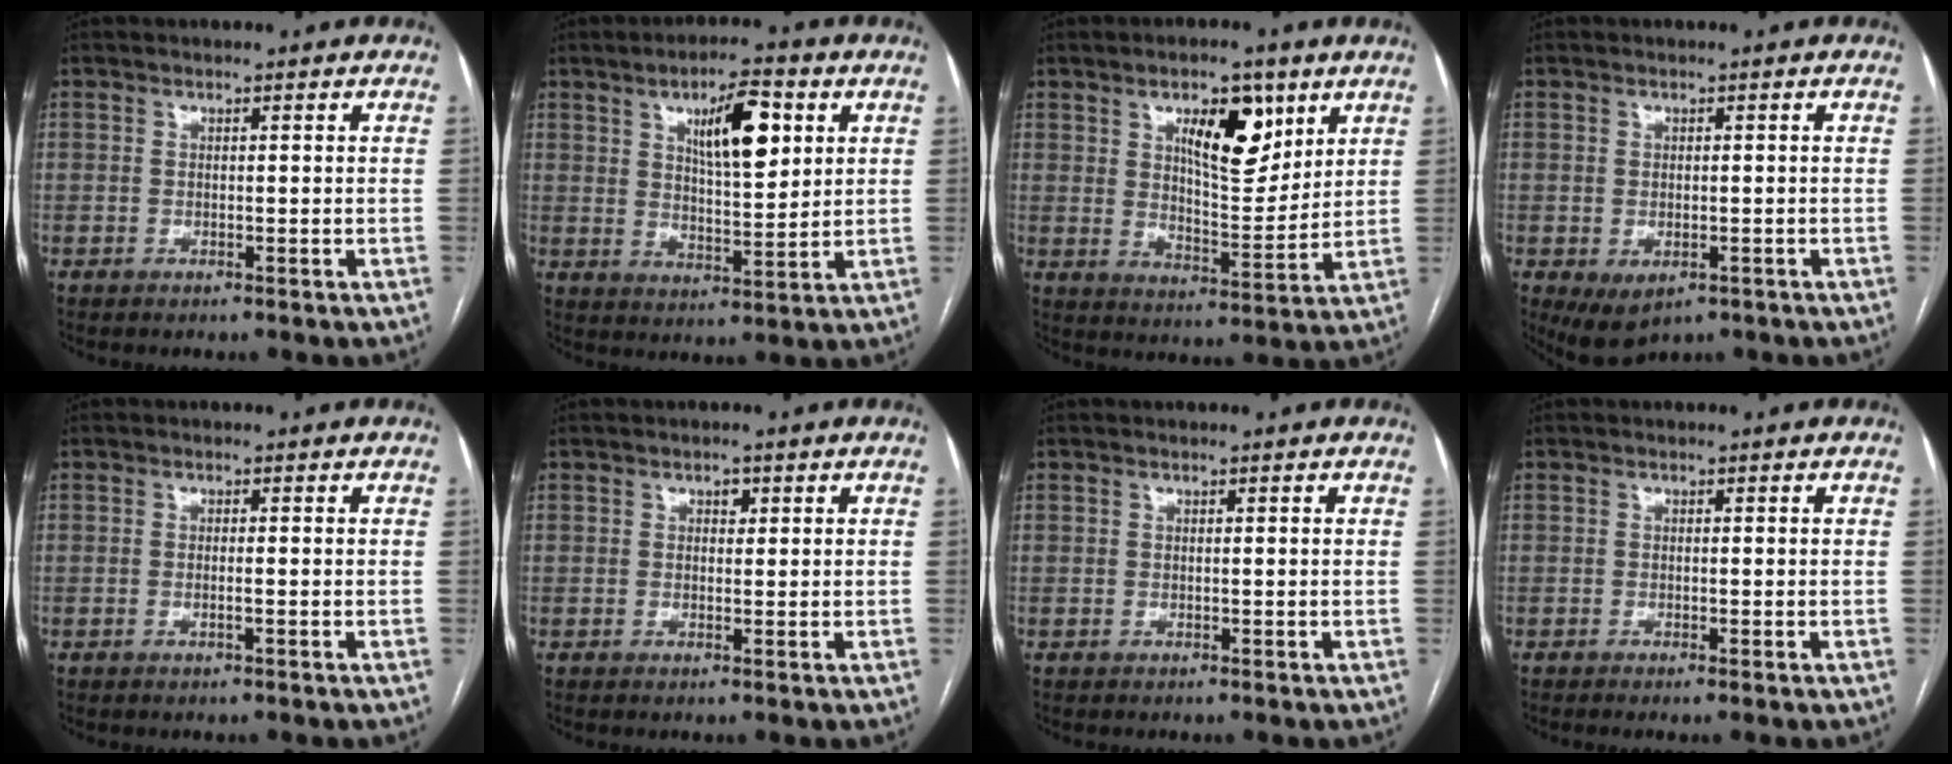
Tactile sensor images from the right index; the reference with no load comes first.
{"total": 10.4, "force": [4.1, 2.9, 9.1], "torque": [-0.150, 0.006, 0.071]}
{"total": 10.5, "force": [5.1, 3.8, 8.3], "torque": [-0.135, 0.001, 0.088]}
{"total": 4.7, "force": [-2.1, 2.7, 3.2], "torque": [-0.058, -0.008, -0.018]}
{"total": 0.6, "force": [-0.2, -0.1, 0.6], "torque": [-0.012, 0.000, -0.003]}
{"total": 1.3, "force": [0.7, 0.8, 0.7], "torque": [-0.009, 0.001, 0.009]}
{"total": 0.0}
{"total": 0.7, "force": [-0.4, -0.1, 0.6], "torque": [-0.012, -0.001, -0.008]}